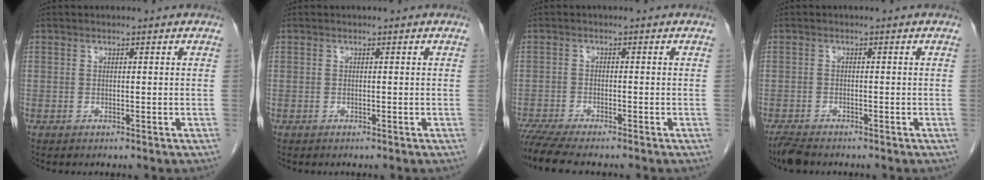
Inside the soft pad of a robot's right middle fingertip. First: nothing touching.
{"total": 0.0}
{"total": 6.8, "force": [-5.9, 0.4, 3.3], "torque": [-0.050, -0.016, -0.099]}
{"total": 2.8, "force": [-2.5, 0.5, 1.2], "torque": [-0.028, -0.012, -0.044]}